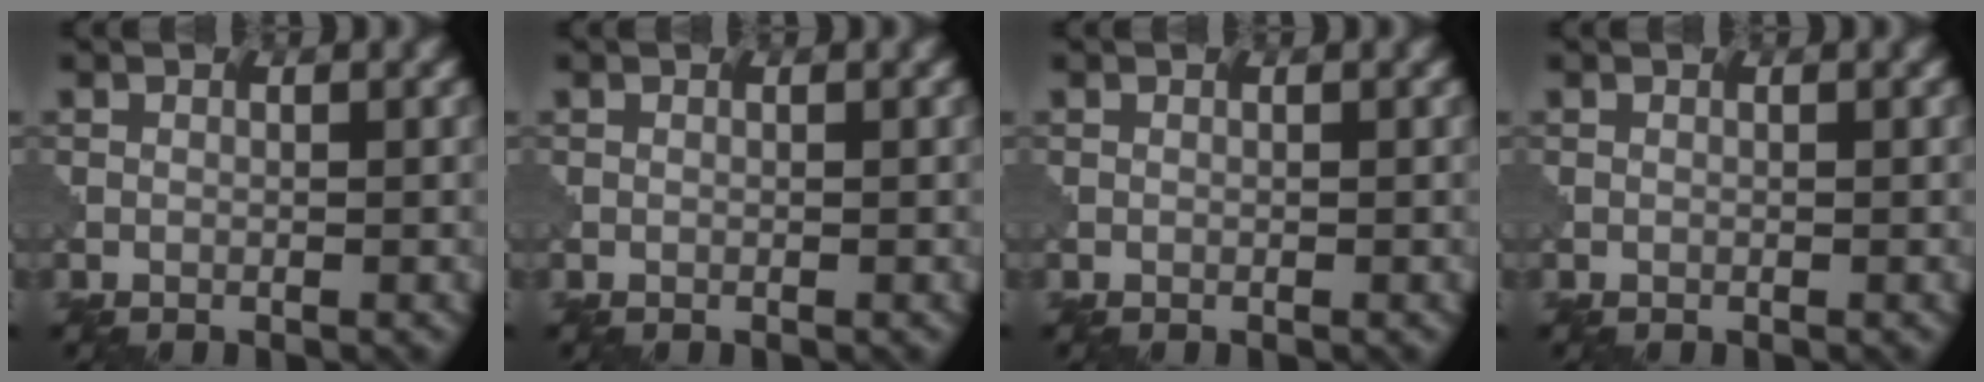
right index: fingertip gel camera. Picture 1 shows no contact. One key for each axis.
{"total": 0.0}
{"total": 0.0}
{"total": 0.0}